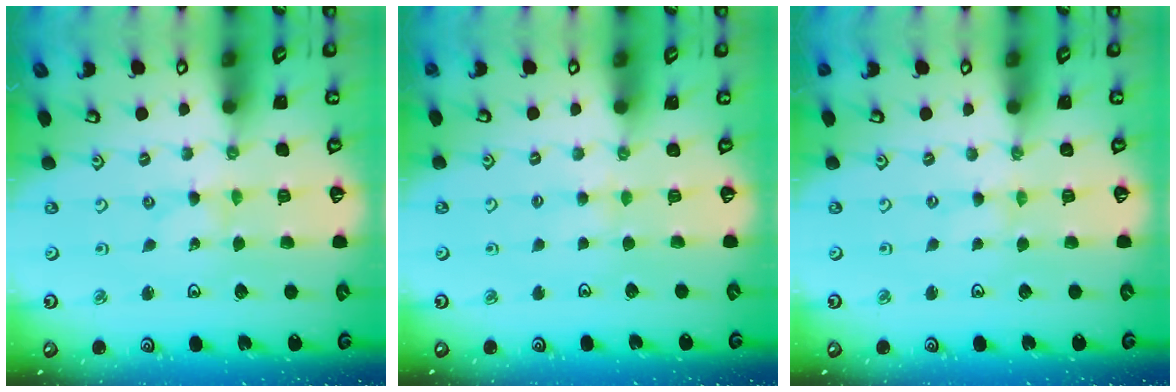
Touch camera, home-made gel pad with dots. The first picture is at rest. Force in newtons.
{"total": 2.9, "press": 2.9, "slide": 0.4}
{"total": 0.0}